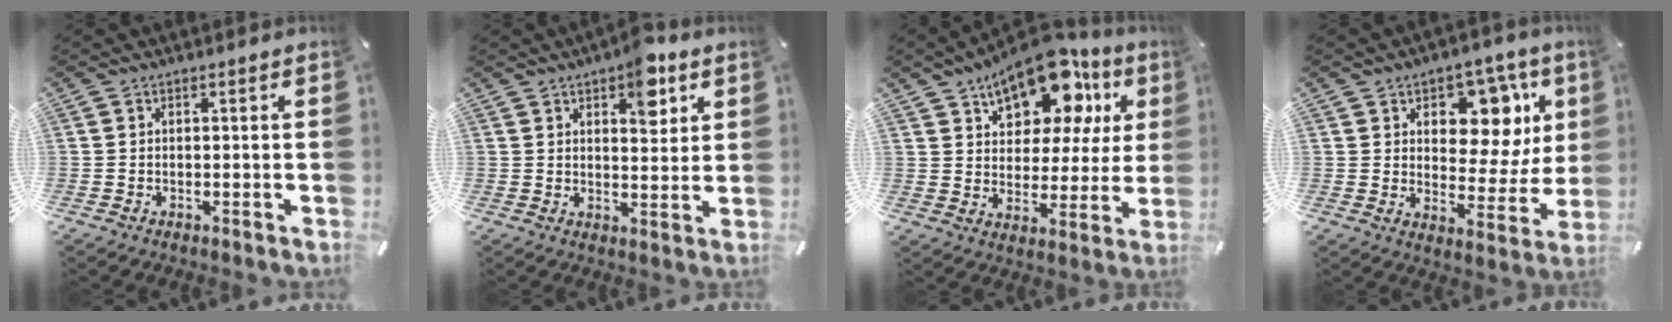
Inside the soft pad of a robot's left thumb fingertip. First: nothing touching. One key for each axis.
{"total": 8.6, "fx": 5.0, "fy": 4.3, "fz": 5.5, "tx": -0.055, "ty": -0.027, "tz": 0.080}
{"total": 17.3, "fx": 11.8, "fy": 9.1, "fz": 8.7, "tx": -0.140, "ty": -0.080, "tz": 0.204}
{"total": 13.5, "fx": 6.4, "fy": 9.2, "fz": 7.6, "tx": -0.088, "ty": -0.047, "tz": 0.112}